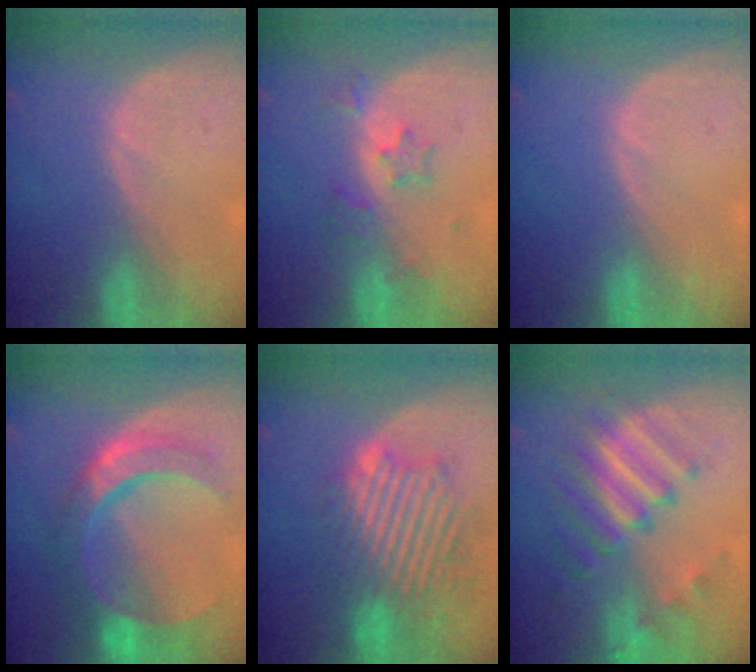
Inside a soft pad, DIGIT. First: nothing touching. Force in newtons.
{"total": 4.0, "press": 3.8, "slide": 1.4}
{"total": 0.0}
{"total": 9.8, "press": 9.8, "slide": 0.9}
{"total": 11.1, "press": 10.3, "slide": 4.0}
{"total": 9.3, "press": 8.6, "slide": 3.6}